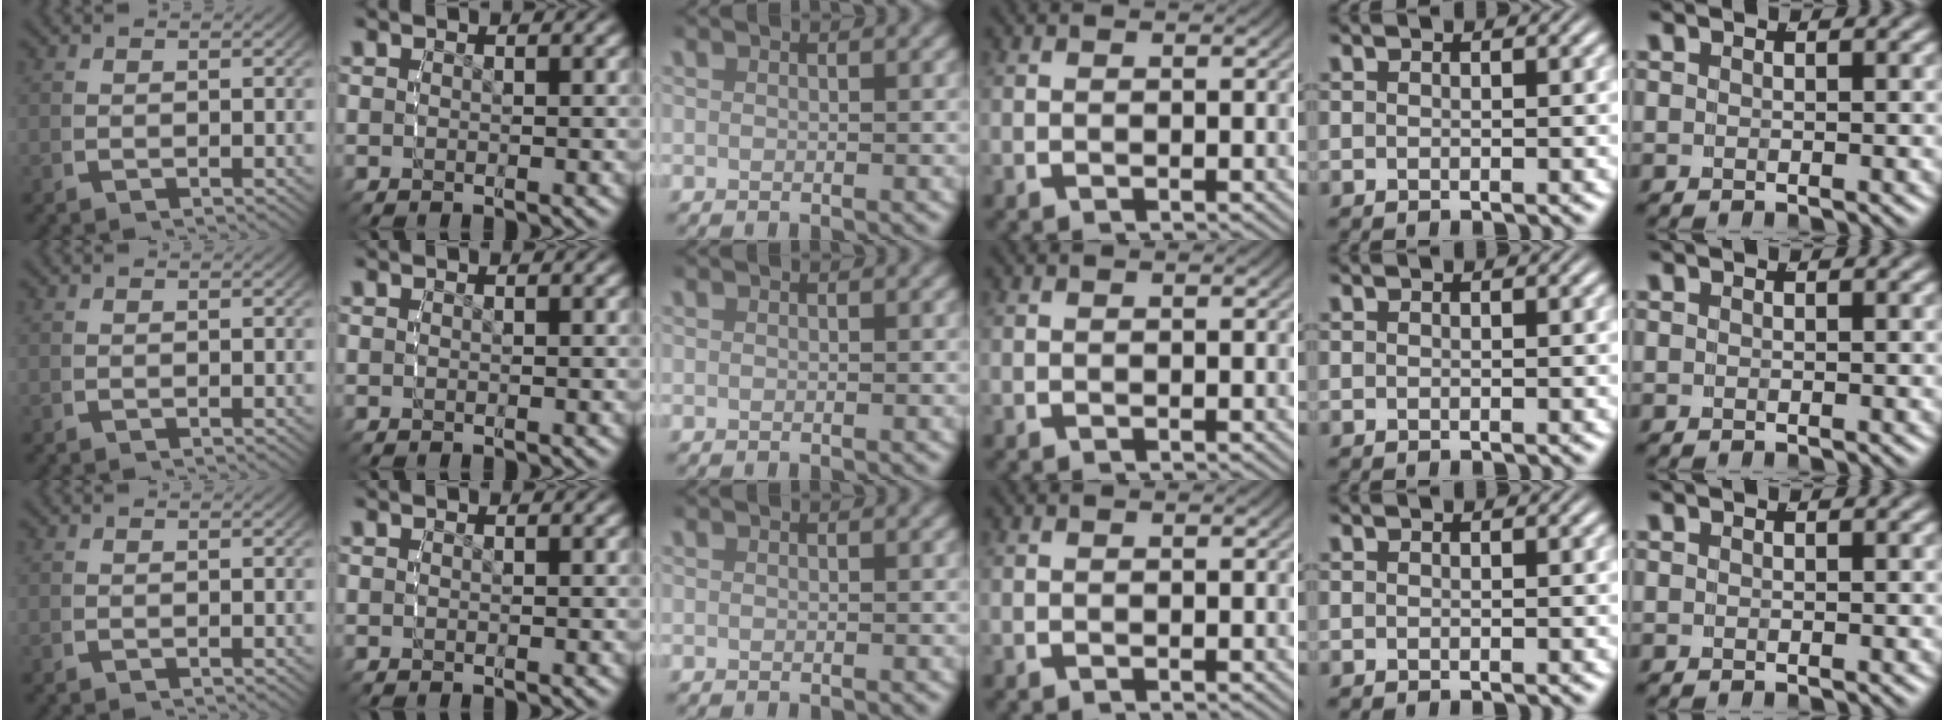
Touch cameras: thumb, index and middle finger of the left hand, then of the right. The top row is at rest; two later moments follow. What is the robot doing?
{"motion": "reach", "object": "paper towel"}